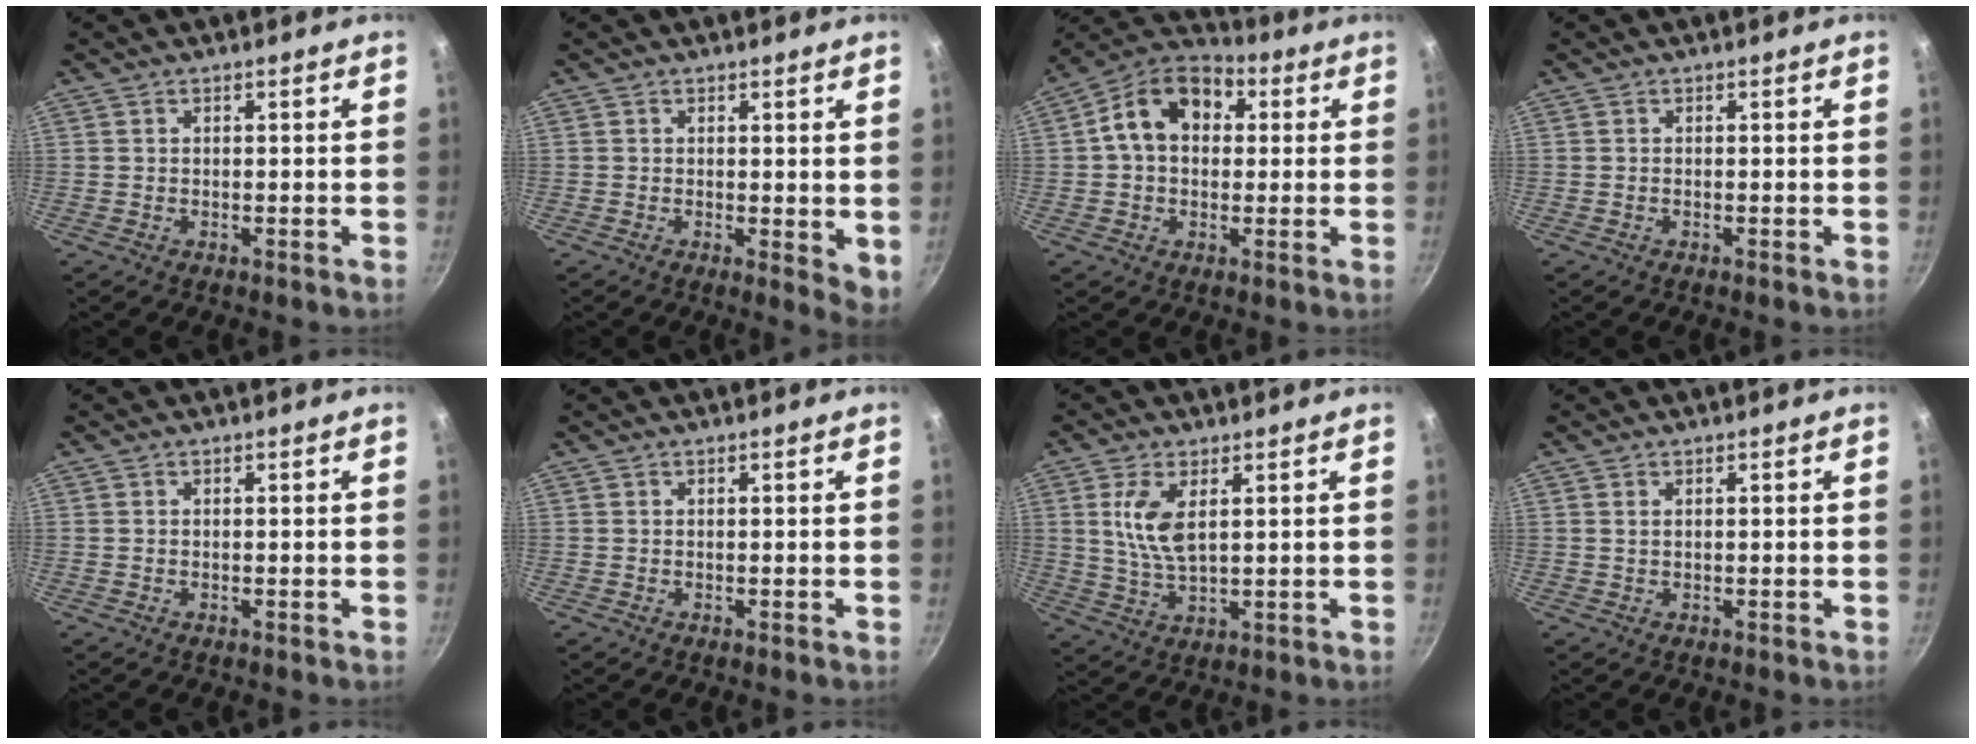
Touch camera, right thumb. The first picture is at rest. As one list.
[{"total": 4.3, "force": [0.6, 2.1, 3.7], "torque": [-0.042, -0.007, 0.009]}, {"total": 13.4, "force": [2.6, 9.8, 8.8], "torque": [-0.115, 0.028, 0.021]}, {"total": 0.0}, {"total": 0.0}, {"total": 0.0}, {"total": 7.6, "force": [2.2, 3.5, 6.4], "torque": [-0.125, -0.013, 0.046]}, {"total": 0.7, "force": [0.3, 0.4, 0.5], "torque": [-0.010, 0.001, 0.005]}]